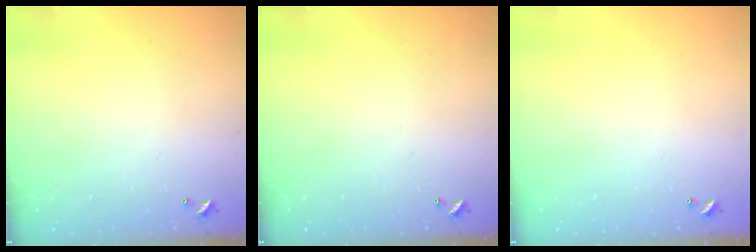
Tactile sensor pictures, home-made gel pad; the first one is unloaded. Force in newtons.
{"total": 0.0}
{"total": 0.0}